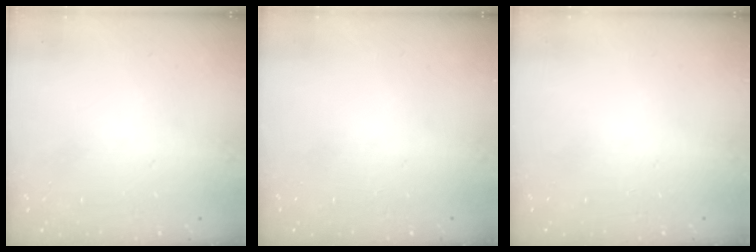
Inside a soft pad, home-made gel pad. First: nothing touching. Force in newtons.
{"total": 0.0}
{"total": 0.0}